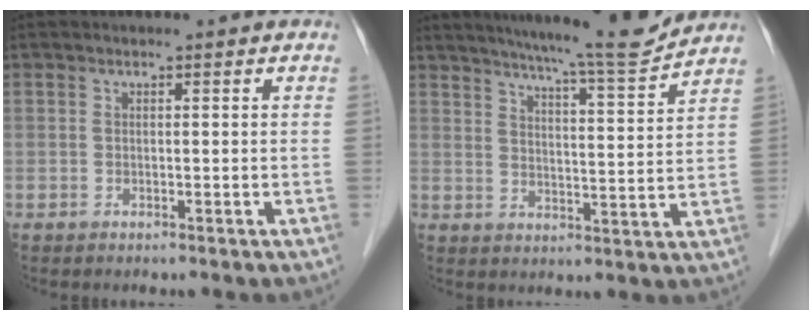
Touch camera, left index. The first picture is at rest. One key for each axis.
{"total": 12.2, "fx": 11.2, "fy": -0.7, "fz": 4.8, "tx": -0.078, "ty": -0.013, "tz": 0.156}